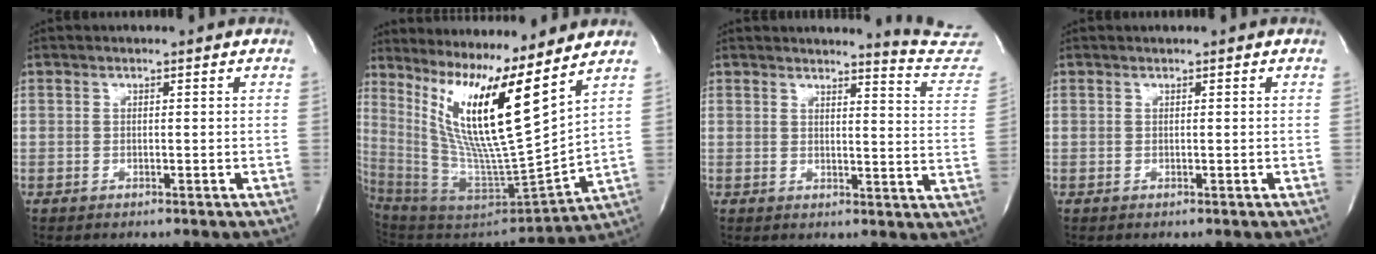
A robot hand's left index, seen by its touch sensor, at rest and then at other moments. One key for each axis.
{"total": 18.0, "fx": 10.3, "fy": 0.1, "fz": 14.8, "tx": -0.279, "ty": -0.031, "tz": 0.187}
{"total": 10.2, "fx": 10.1, "fy": -1.1, "fz": 0.0, "tx": 0.005, "ty": -0.120, "tz": 0.087}
{"total": 0.0}